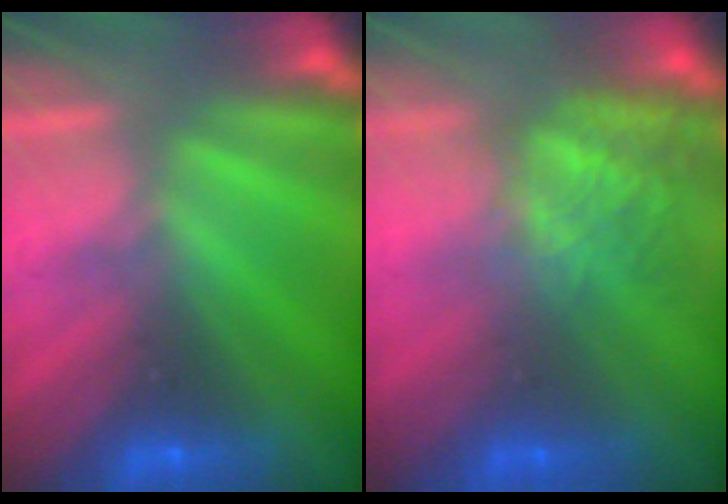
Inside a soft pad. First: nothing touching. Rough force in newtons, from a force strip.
{"total": 4.7}